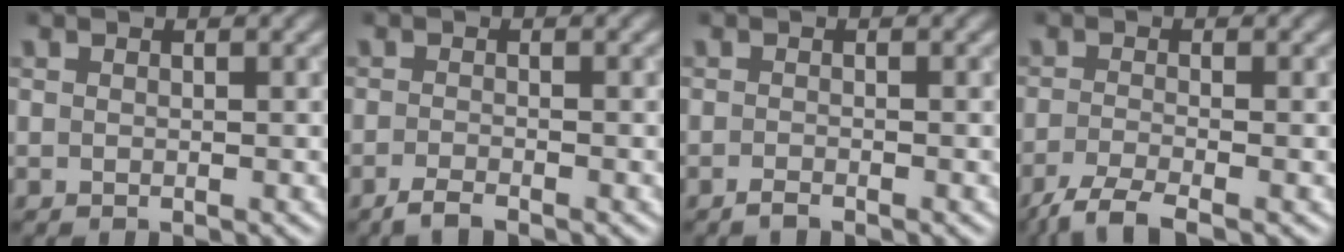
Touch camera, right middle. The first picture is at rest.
{"total": 1.7, "force": [-1.3, 0.3, 1.0], "torque": [-0.017, -0.002, -0.031]}
{"total": 0.8, "force": [-0.7, 0.1, 0.4], "torque": [-0.006, 0.001, -0.015]}
{"total": 3.4, "force": [-2.5, 0.5, 2.2], "torque": [-0.042, -0.009, -0.060]}